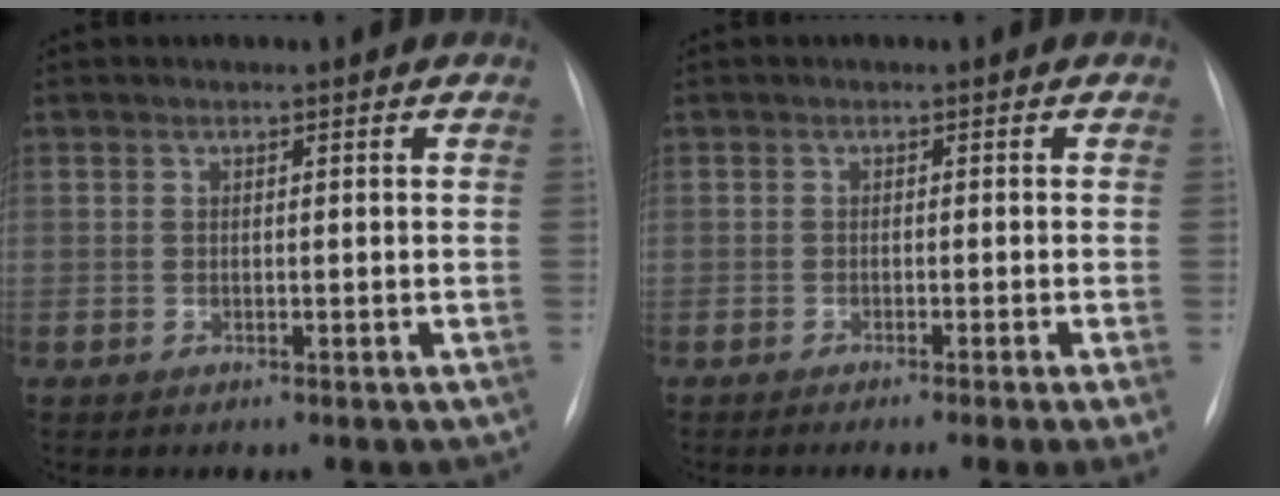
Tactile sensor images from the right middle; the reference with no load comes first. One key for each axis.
{"total": 5.2, "fx": -3.6, "fy": -1.1, "fz": 3.6, "tx": -0.032, "ty": -0.012, "tz": -0.051}